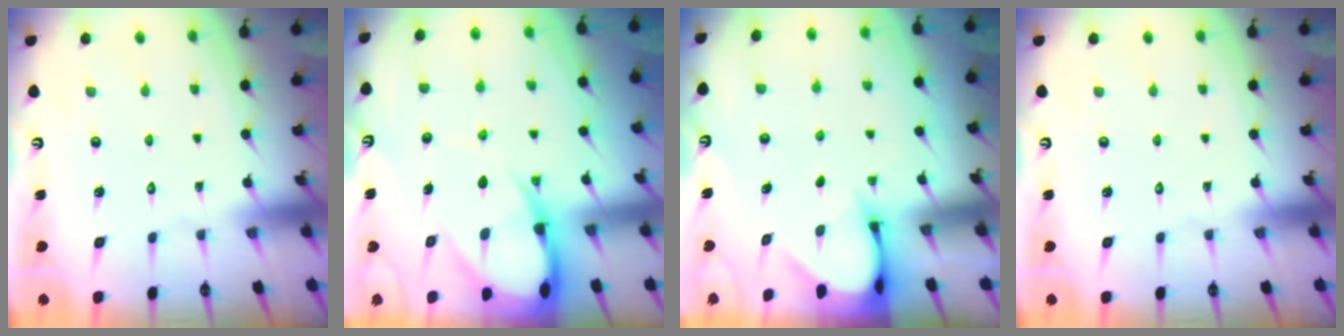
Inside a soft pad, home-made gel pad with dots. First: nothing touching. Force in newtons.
{"total": 13.1, "press": 13.0, "slide": 1.4}
{"total": 3.3, "press": 3.3, "slide": 0.1}
{"total": 0.0}